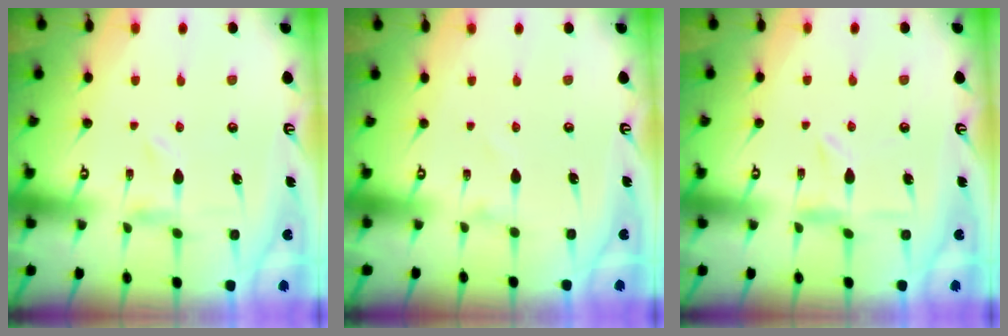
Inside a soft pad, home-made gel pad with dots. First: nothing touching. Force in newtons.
{"total": 1.0, "press": 1.0, "slide": 0.0}
{"total": 0.8, "press": 0.7, "slide": 0.4}